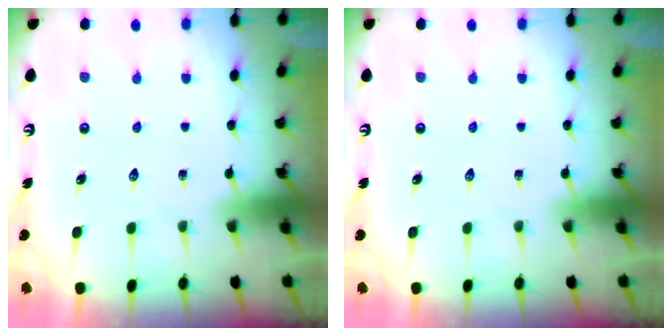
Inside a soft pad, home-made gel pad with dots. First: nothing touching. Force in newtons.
{"total": 0.0}